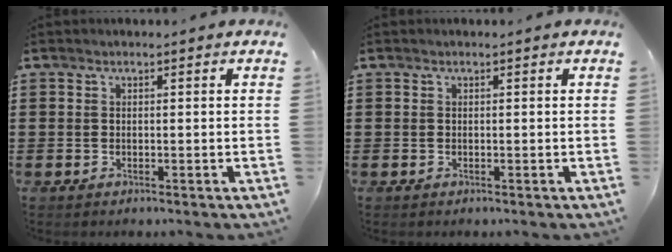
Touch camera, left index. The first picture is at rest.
{"total": 0.0}